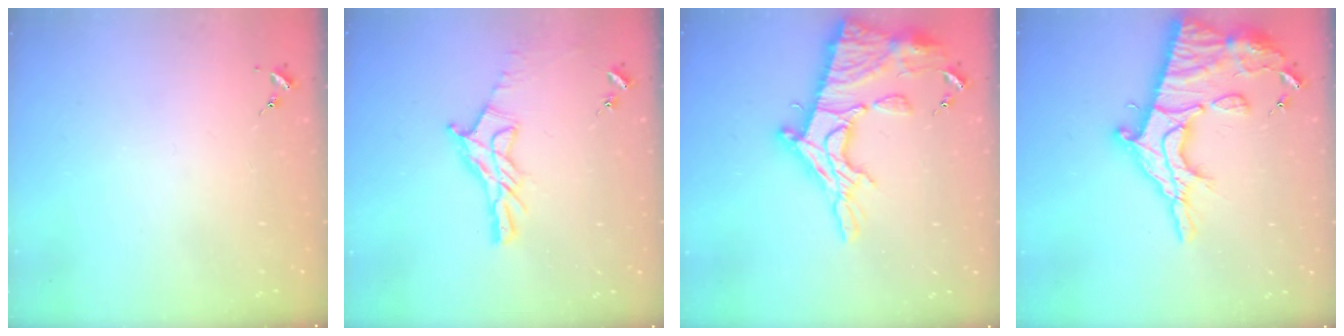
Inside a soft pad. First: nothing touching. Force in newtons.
{"total": 13.7, "press": 13.7, "slide": 1.0}
{"total": 24.8, "press": 24.7, "slide": 2.3}
{"total": 24.8, "press": 24.7, "slide": 2.4}